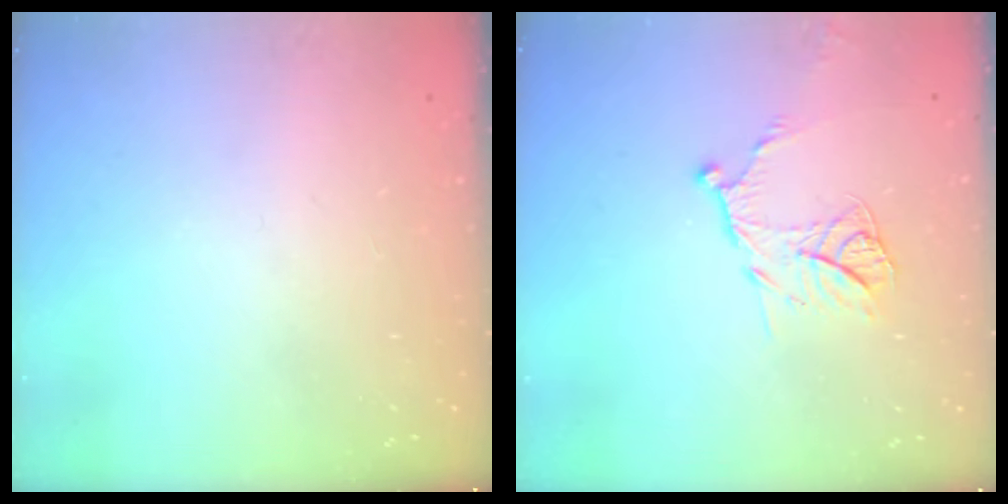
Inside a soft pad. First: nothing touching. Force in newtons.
{"total": 12.3, "press": 12.2, "slide": 1.2}